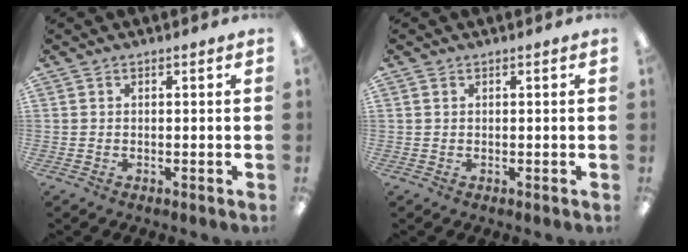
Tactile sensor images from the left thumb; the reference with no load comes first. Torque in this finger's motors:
{"motor_torque": [0.07, -0.05, -0.13, -0.02, -0.01]}